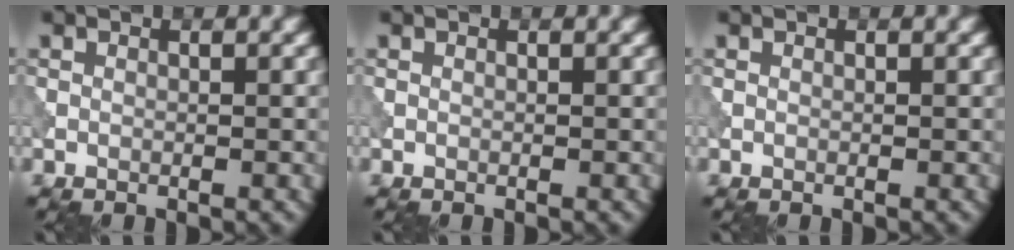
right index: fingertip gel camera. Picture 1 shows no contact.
{"total": 0.0}
{"total": 0.0}